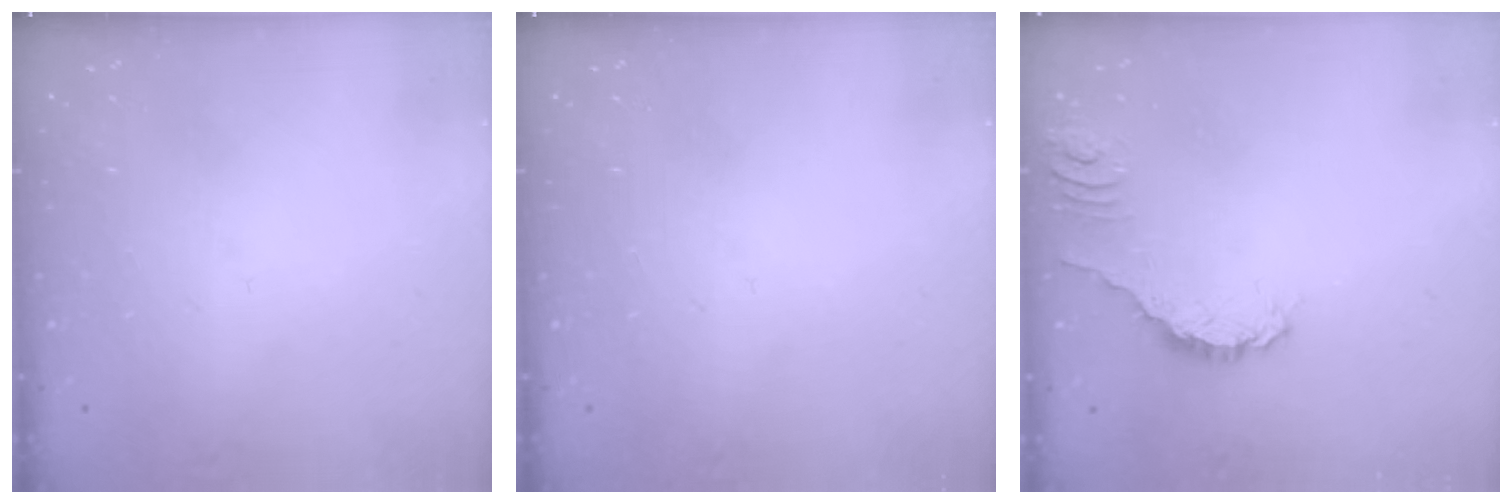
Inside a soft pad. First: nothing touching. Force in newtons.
{"total": 0.0}
{"total": 0.0}